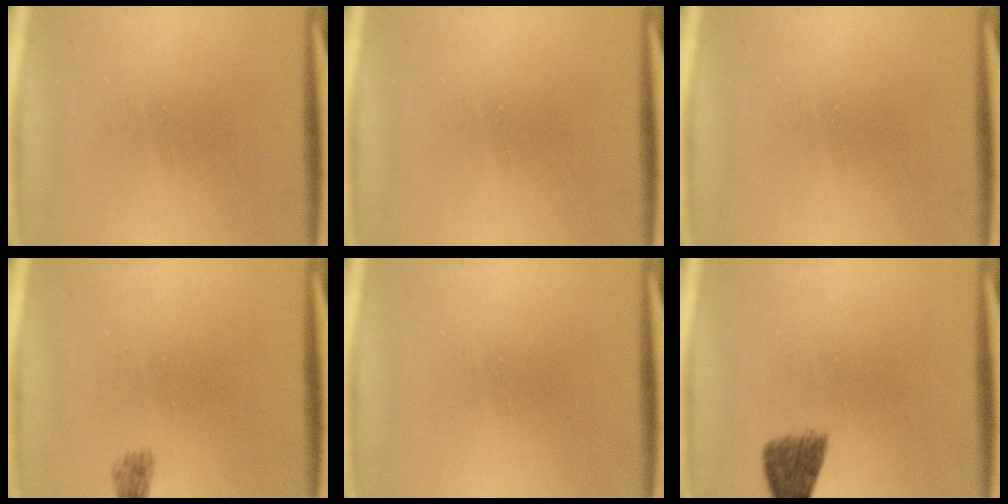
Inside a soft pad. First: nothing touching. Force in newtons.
{"total": 0.0}
{"total": 0.0}
{"total": 3.0}
{"total": 0.0}
{"total": 5.1}